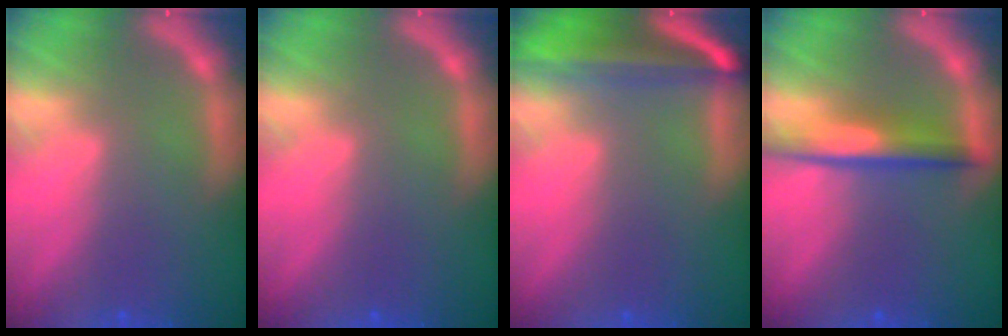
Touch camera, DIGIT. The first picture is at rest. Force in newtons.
{"total": 0.0}
{"total": 8.0}
{"total": 4.0}